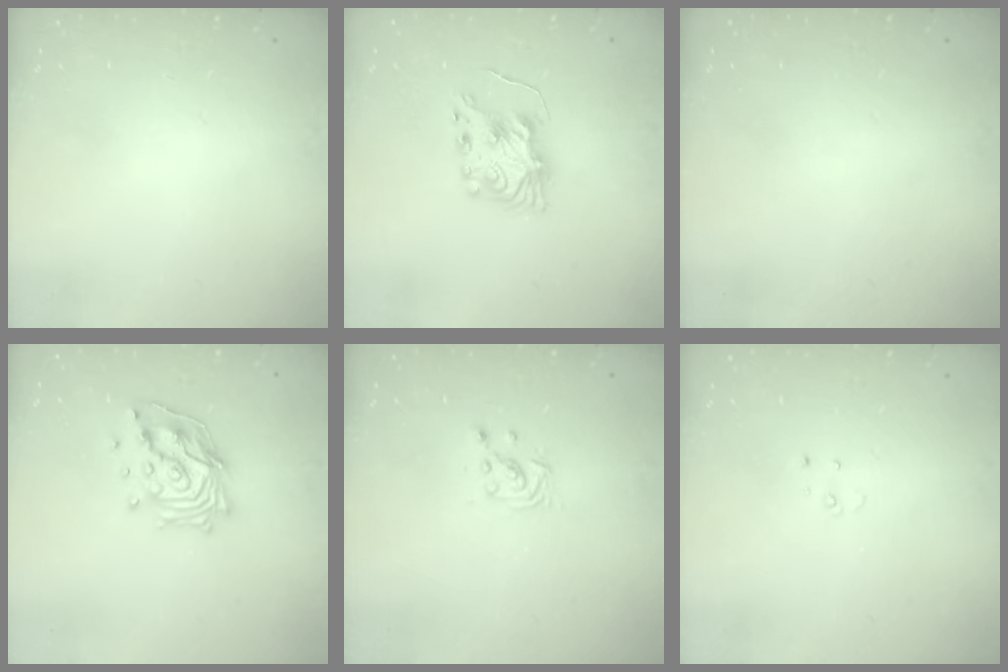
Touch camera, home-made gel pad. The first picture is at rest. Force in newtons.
{"total": 8.0, "press": 8.0, "slide": 0.2}
{"total": 0.0}
{"total": 15.4, "press": 15.2, "slide": 1.8}
{"total": 3.0, "press": 2.9, "slide": 0.5}
{"total": 2.3, "press": 2.3, "slide": 0.2}